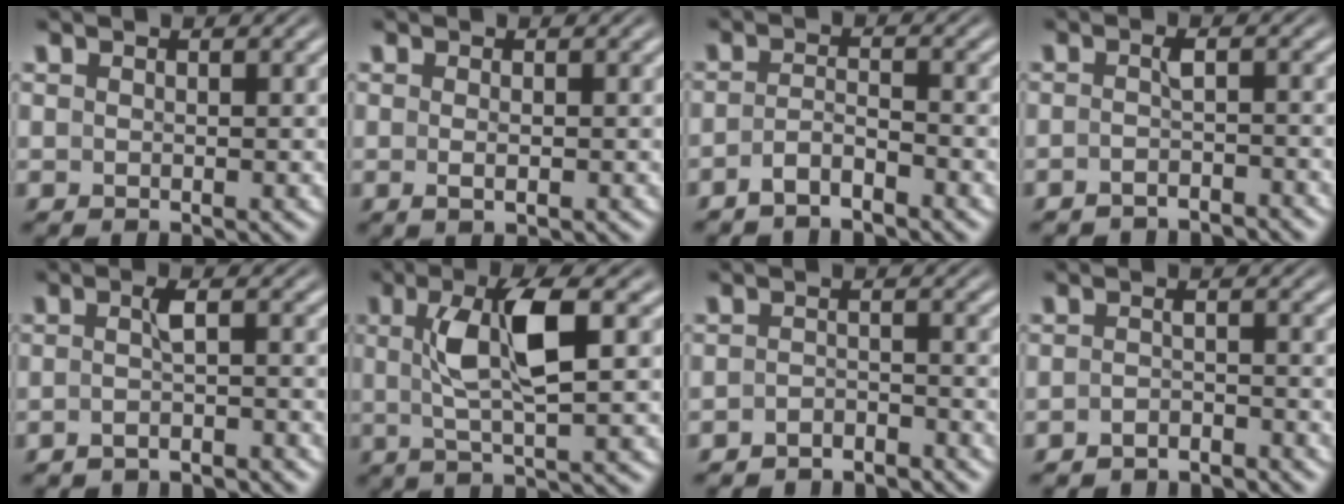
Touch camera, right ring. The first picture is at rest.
{"total": 1.0, "force": [-0.4, -0.1, 0.9], "torque": [-0.019, -0.005, -0.001]}
{"total": 2.8, "force": [-2.5, 0.8, 0.9], "torque": [-0.021, -0.008, -0.042]}
{"total": 3.0, "force": [-2.9, 0.1, 0.7], "torque": [-0.018, -0.010, -0.042]}
{"total": 3.1, "force": [-2.8, -0.1, 1.4], "torque": [-0.028, -0.011, -0.038]}
{"total": 5.5, "force": [0.8, 0.8, 5.4], "torque": [-0.095, 0.003, 0.015]}
{"total": 3.7, "force": [-3.7, 0.5, 0.1], "torque": [-0.002, -0.011, -0.060]}
{"total": 3.4, "force": [-3.4, 0.5, 0.3], "torque": [-0.005, -0.010, -0.056]}